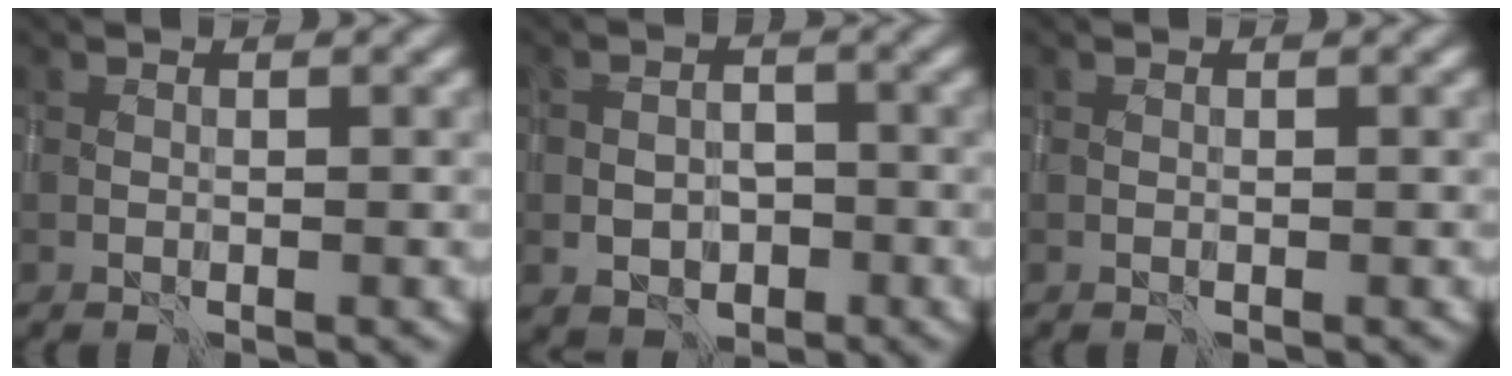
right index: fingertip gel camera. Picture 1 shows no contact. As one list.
[{"total": 2.8, "force": [-1.0, 2.1, 1.5], "torque": [-0.022, 0.002, -0.017]}, {"total": 0.0}]